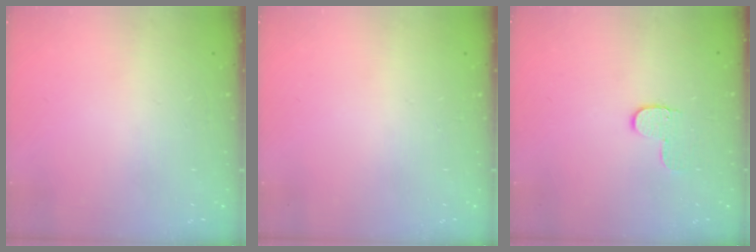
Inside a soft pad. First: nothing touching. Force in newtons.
{"total": 0.0}
{"total": 5.2, "press": 5.1, "slide": 0.6}